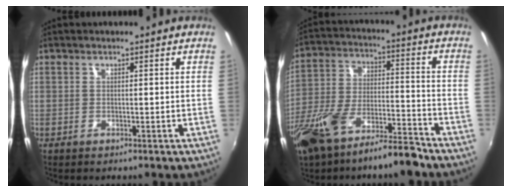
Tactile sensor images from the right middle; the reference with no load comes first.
{"total": 15.6, "force": [-11.2, 4.9, 9.7], "torque": [-0.208, -0.011, -0.197]}